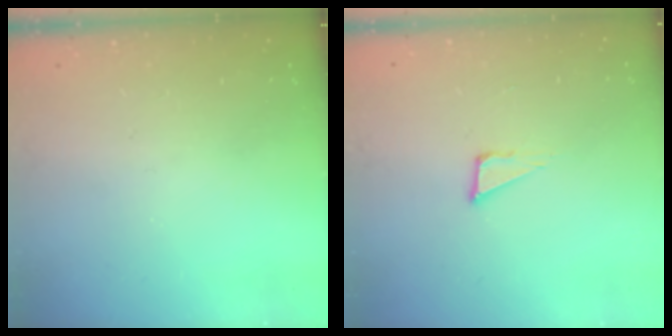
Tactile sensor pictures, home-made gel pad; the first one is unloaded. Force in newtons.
{"total": 3.8, "press": 3.7, "slide": 0.9}